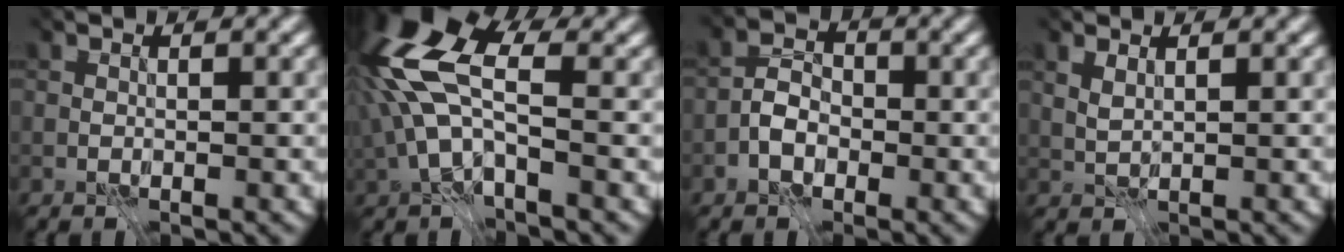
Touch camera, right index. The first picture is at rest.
{"total": 9.3, "force": [-0.4, 4.4, 8.2], "torque": [-0.202, -0.002, 0.008]}
{"total": 3.2, "force": [-3.2, 0.2, 0.2], "torque": [-0.005, -0.011, -0.040]}
{"total": 2.4, "force": [1.5, 1.2, 1.4], "torque": [-0.044, 0.002, 0.034]}